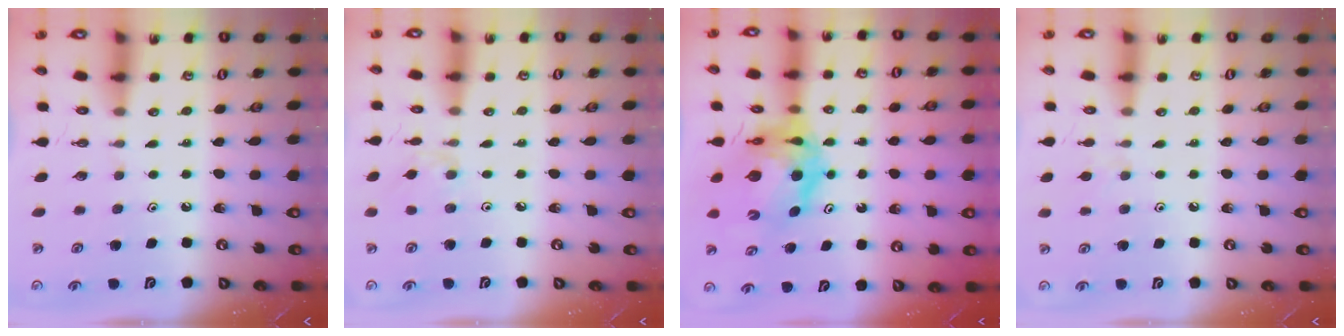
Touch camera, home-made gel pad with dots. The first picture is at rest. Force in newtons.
{"total": 1.4, "press": 1.4, "slide": 0.4}
{"total": 11.9, "press": 11.8, "slide": 1.5}
{"total": 4.5, "press": 4.4, "slide": 0.7}